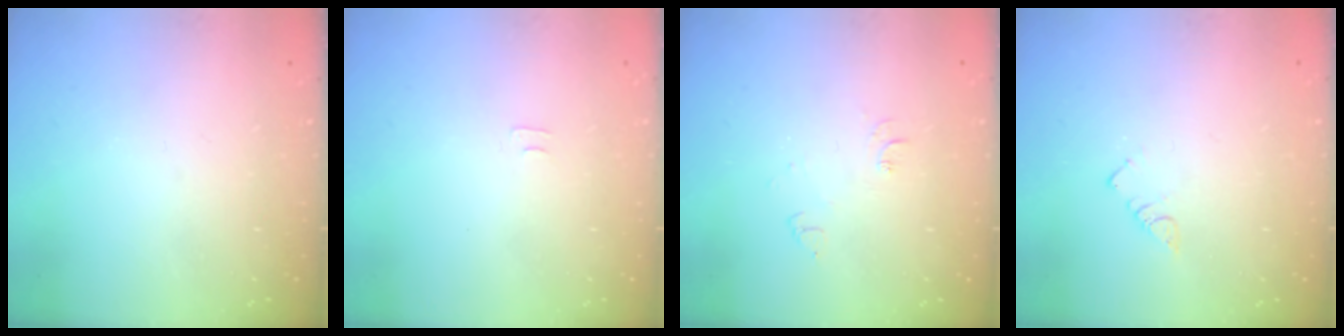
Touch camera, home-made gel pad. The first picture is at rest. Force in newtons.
{"total": 3.7, "press": 3.7, "slide": 0.4}
{"total": 5.1, "press": 5.0, "slide": 0.6}
{"total": 3.4, "press": 3.4, "slide": 0.5}